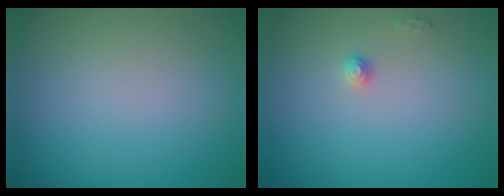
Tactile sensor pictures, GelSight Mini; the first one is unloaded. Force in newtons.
{"total": 0.9, "press": 0.9, "slide": 0.1}